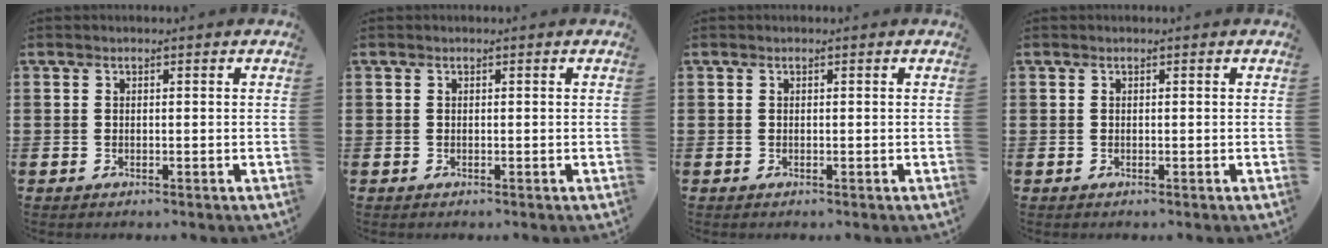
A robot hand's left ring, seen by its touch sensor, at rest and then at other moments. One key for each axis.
{"total": 0.0}
{"total": 0.0}
{"total": 0.0}